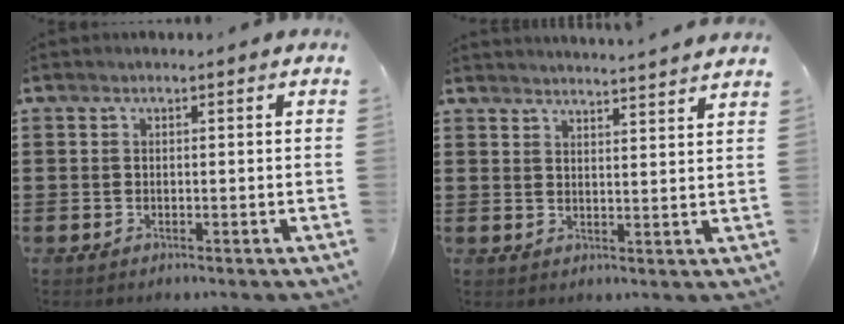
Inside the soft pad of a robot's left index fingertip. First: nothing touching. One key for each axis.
{"total": 3.4, "fx": 3.3, "fy": -0.9, "fz": 0.1, "tx": -0.011, "ty": -0.020, "tz": 0.059}